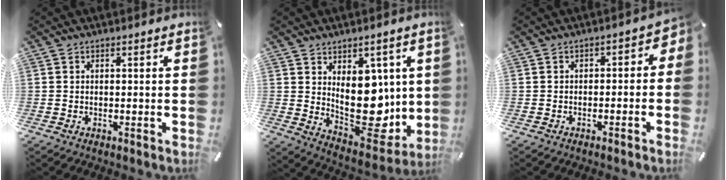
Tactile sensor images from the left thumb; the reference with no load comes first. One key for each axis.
{"total": 14.9, "fx": 3.1, "fy": 10.1, "fz": 10.5, "tx": -0.148, "ty": -0.047, "tz": 0.064}
{"total": 3.0, "fx": -1.9, "fy": 1.8, "fz": 1.4, "tx": -0.018, "ty": 0.012, "tz": -0.040}